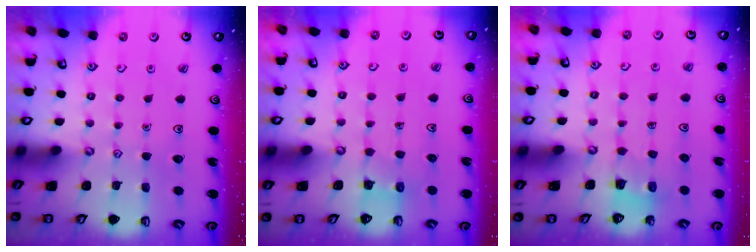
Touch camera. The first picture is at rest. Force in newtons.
{"total": 2.5, "press": 2.5, "slide": 0.1}
{"total": 2.6, "press": 2.6, "slide": 0.3}